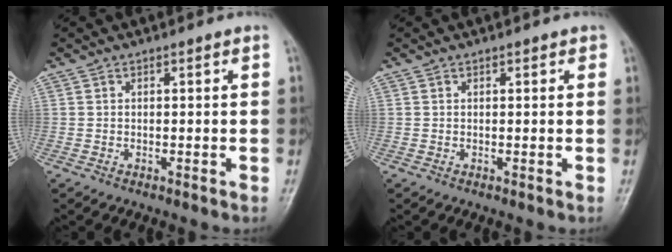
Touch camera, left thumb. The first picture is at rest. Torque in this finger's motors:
{"motor_torque": [-0.06, -0.04, -0.09, -0.02, 0.00]}